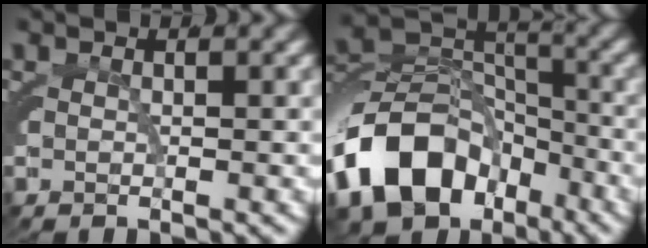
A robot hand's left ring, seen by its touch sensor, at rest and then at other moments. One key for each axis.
{"total": 10.5, "fx": -4.4, "fy": 7.2, "fz": 6.2, "tx": -0.101, "ty": -0.026, "tz": -0.067}